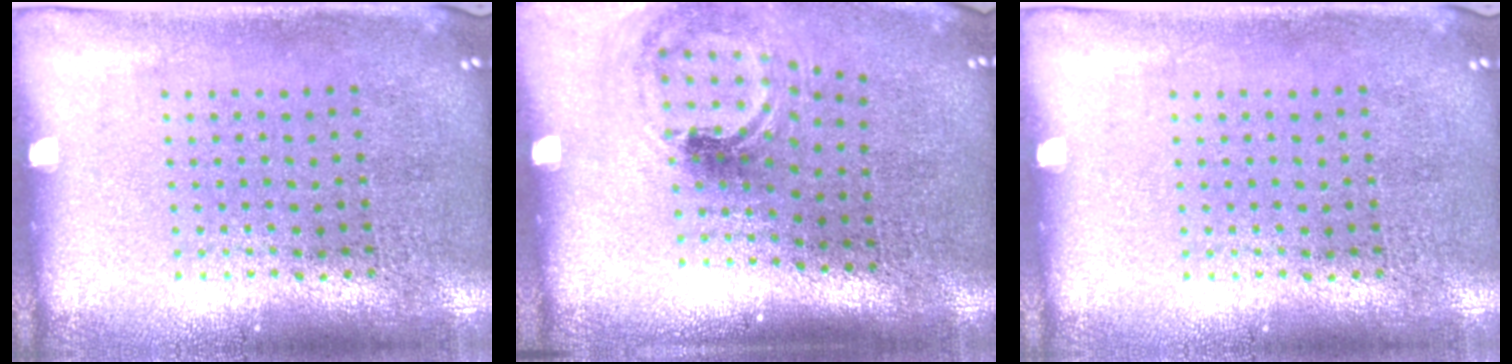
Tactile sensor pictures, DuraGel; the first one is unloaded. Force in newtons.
{"total": 1.3, "press": 1.0, "slide": 0.7}
{"total": 0.0}